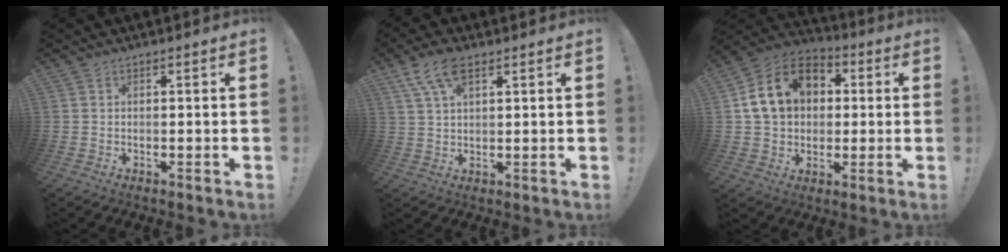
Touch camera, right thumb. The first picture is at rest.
{"total": 8.5, "force": [4.5, 3.9, 6.1], "torque": [-0.113, -0.010, 0.083]}
{"total": 16.5, "force": [4.3, 12.9, 9.3], "torque": [-0.150, 0.003, 0.087]}